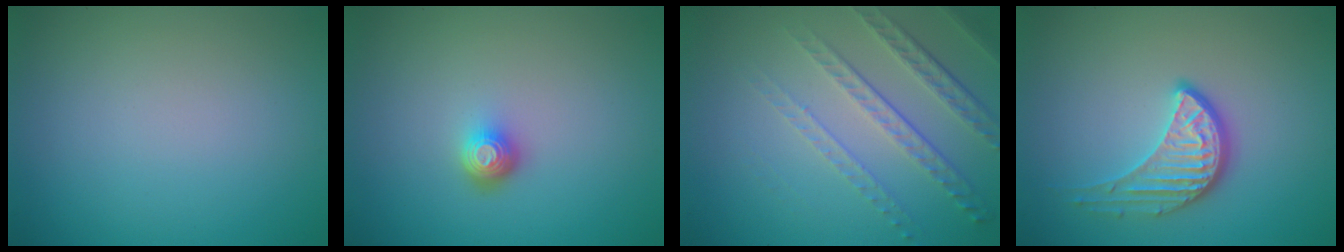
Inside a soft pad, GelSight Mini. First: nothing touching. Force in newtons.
{"total": 1.9, "press": 1.4, "slide": 1.3}
{"total": 4.9, "press": 3.2, "slide": 3.7}
{"total": 3.7, "press": 3.0, "slide": 2.2}